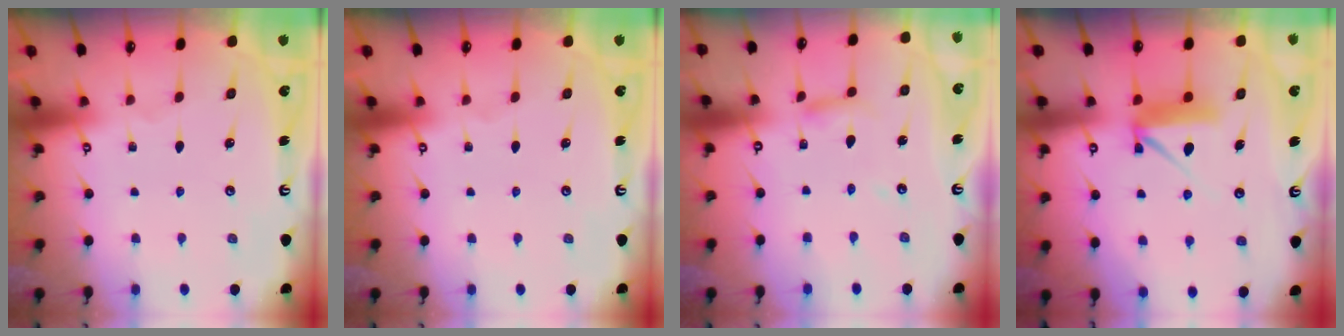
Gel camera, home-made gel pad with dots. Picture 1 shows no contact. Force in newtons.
{"total": 0.0}
{"total": 4.3, "press": 4.3, "slide": 0.4}
{"total": 7.4, "press": 7.4, "slide": 0.4}